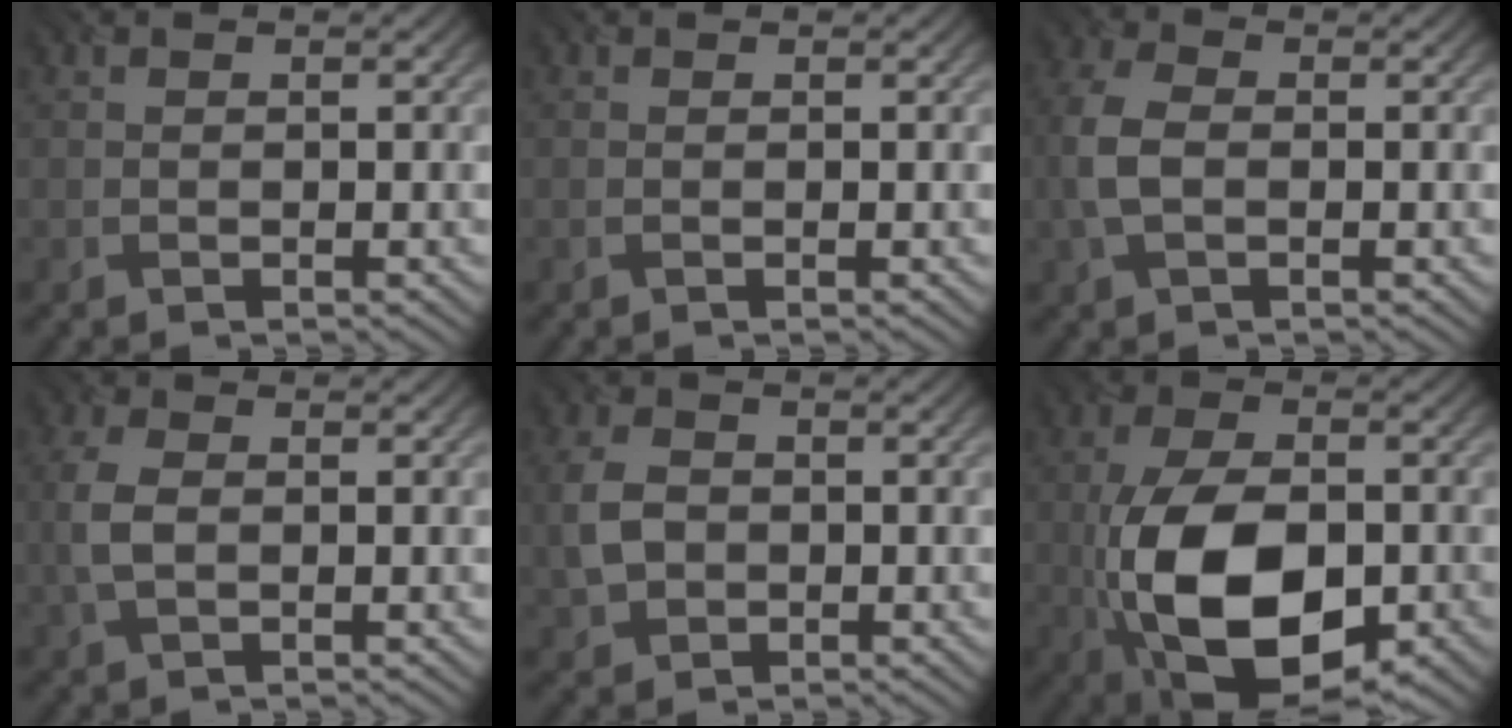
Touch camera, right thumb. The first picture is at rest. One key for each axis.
{"total": 0.0}
{"total": 4.6, "fx": -0.4, "fy": 2.9, "fz": 3.6, "tx": -0.103, "ty": 0.004, "tz": -0.013}
{"total": 3.8, "fx": -0.1, "fy": 2.3, "fz": 3.0, "tx": -0.084, "ty": 0.003, "tz": -0.003}
{"total": 4.7, "fx": -0.3, "fy": 3.6, "fz": 2.9, "tx": -0.080, "ty": 0.000, "tz": -0.009}
{"total": 15.4, "fx": -4.0, "fy": 8.1, "fz": 12.4, "tx": -0.246, "ty": -0.019, "tz": -0.072}